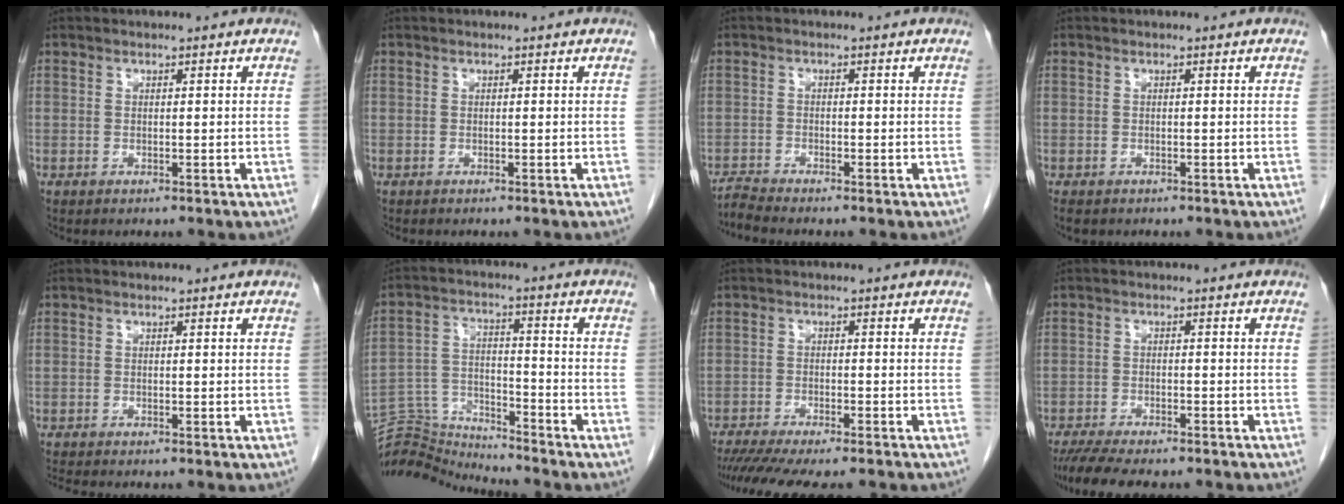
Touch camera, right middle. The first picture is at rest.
{"total": 0.0}
{"total": 2.4, "force": [-2.2, -1.0, 0.0], "torque": [-0.009, -0.016, -0.044]}
{"total": 2.0, "force": [-1.6, 0.9, 0.8], "torque": [-0.015, -0.005, -0.022]}
{"total": 1.0, "force": [-0.9, -0.5, 0.1], "torque": [-0.006, -0.004, -0.020]}
{"total": 10.2, "force": [-10.2, -0.5, -0.9], "torque": [0.006, 0.028, -0.189]}
{"total": 13.2, "force": [-11.4, 1.6, 6.4], "torque": [-0.097, -0.023, -0.165]}
{"total": 10.1, "force": [-8.7, 2.0, 4.7], "torque": [-0.066, -0.011, -0.133]}